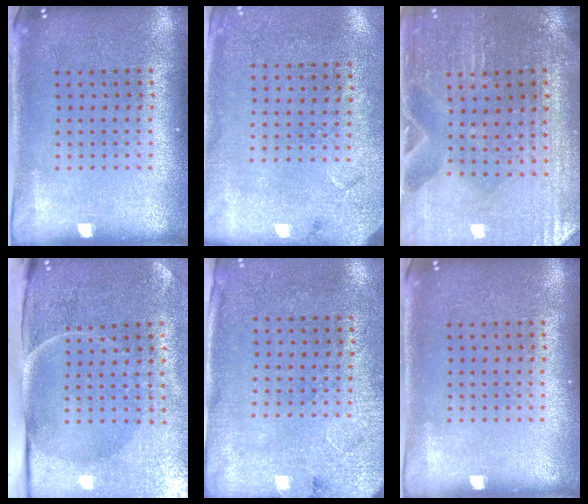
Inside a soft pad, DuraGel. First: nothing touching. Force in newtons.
{"total": 2.7, "press": 2.2, "slide": 1.6}
{"total": 0.8, "press": 0.8, "slide": 0.1}
{"total": 4.9, "press": 3.9, "slide": 3.0}
{"total": 2.7, "press": 2.2, "slide": 1.5}
{"total": 0.0}